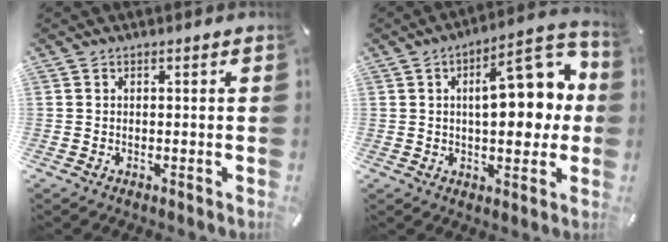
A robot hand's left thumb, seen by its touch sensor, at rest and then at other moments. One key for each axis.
{"total": 17.1, "fx": 3.1, "fy": 8.1, "fz": 14.7, "tx": -0.178, "ty": -0.018, "tz": 0.046}